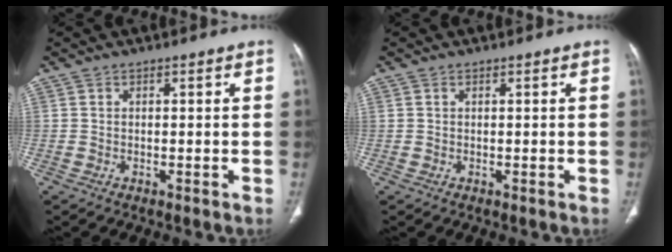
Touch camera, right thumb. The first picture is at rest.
{"total": 0.0}